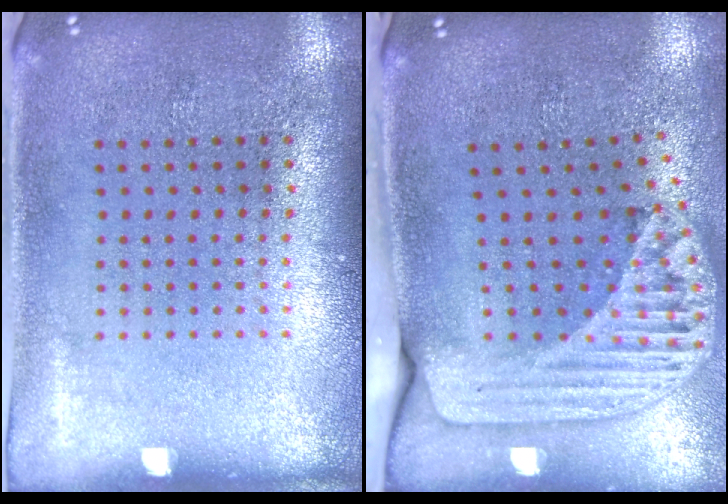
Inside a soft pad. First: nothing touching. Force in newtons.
{"total": 2.4, "press": 1.7, "slide": 1.7}